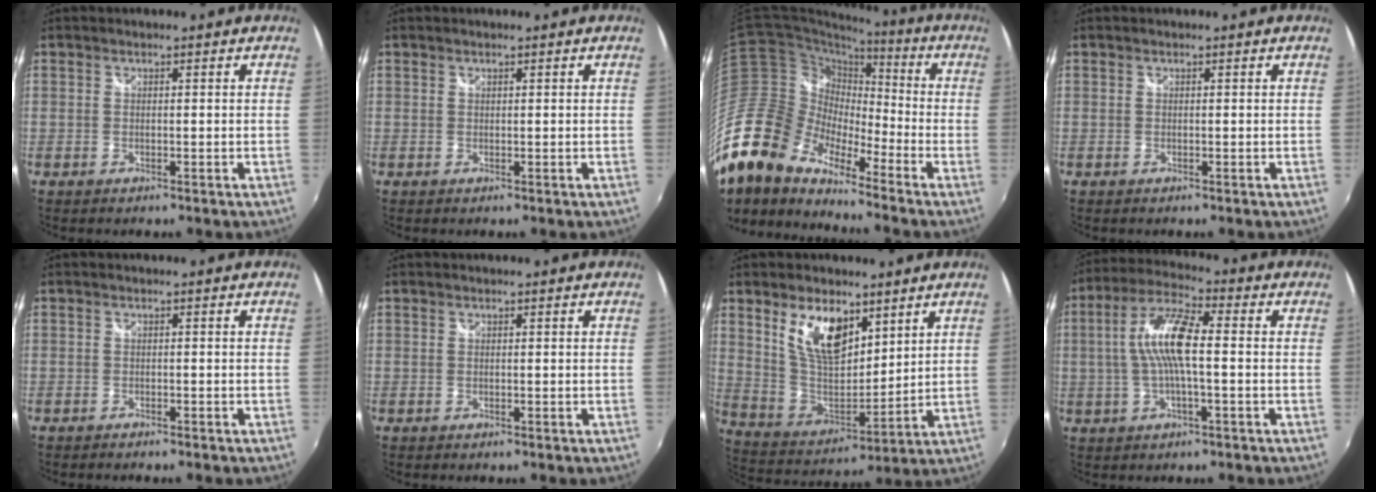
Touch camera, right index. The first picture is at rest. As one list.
[{"total": 0.0}, {"total": 21.2, "force": [-15.8, 9.6, 10.4], "torque": [-0.204, -0.015, -0.317]}, {"total": 0.0}, {"total": 1.5, "force": [-1.4, 0.4, 0.5], "torque": [-0.020, -0.006, -0.025]}, {"total": 0.0}, {"total": 13.0, "force": [7.0, 6.5, 8.9], "torque": [-0.166, 0.005, 0.144]}, {"total": 10.0, "force": [-0.3, 2.3, 9.7], "torque": [-0.195, 0.016, -0.006]}]